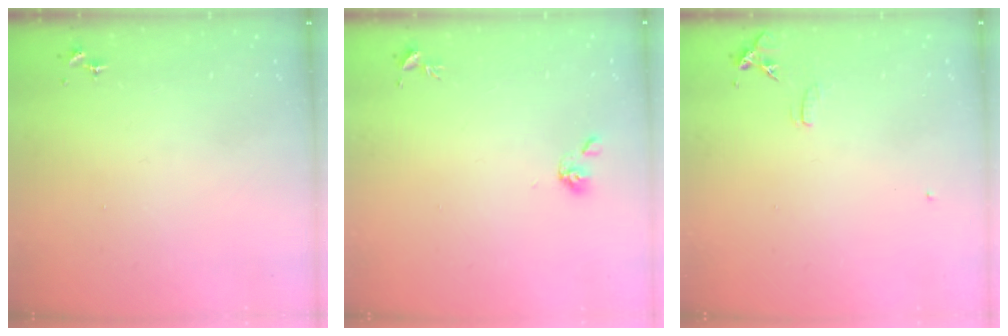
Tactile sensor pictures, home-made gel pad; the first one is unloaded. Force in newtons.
{"total": 4.7, "press": 4.5, "slide": 1.3}
{"total": 6.3, "press": 6.2, "slide": 0.7}